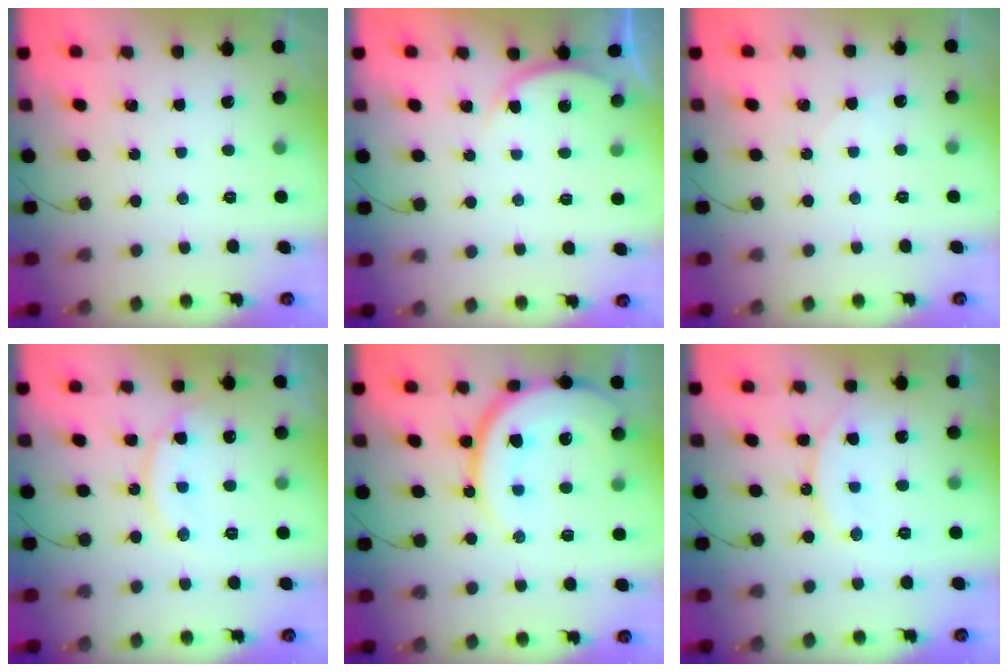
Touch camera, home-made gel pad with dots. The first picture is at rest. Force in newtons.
{"total": 3.4, "press": 3.4, "slide": 0.5}
{"total": 3.0, "press": 2.6, "slide": 1.5}
{"total": 13.5, "press": 13.5, "slide": 1.2}
{"total": 16.4, "press": 16.3, "slide": 1.6}
{"total": 12.2, "press": 12.1, "slide": 1.2}